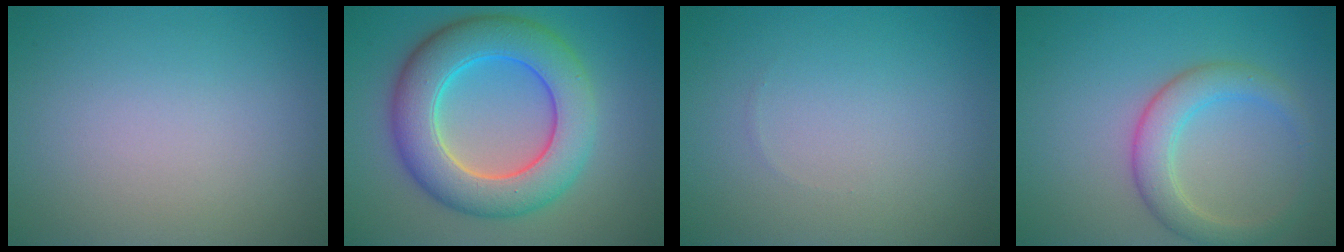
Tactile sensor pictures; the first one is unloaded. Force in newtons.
{"total": 9.2, "press": 9.2, "slide": 0.4}
{"total": 0.0}
{"total": 3.8, "press": 3.8, "slide": 0.2}